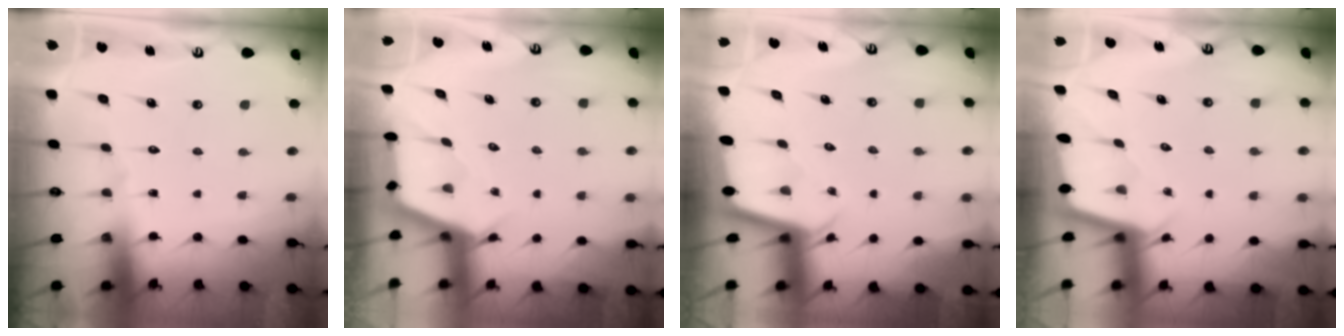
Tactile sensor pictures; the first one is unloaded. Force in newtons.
{"total": 2.5, "press": 2.5, "slide": 0.3}
{"total": 2.2, "press": 2.2, "slide": 0.1}
{"total": 1.8, "press": 1.8, "slide": 0.1}